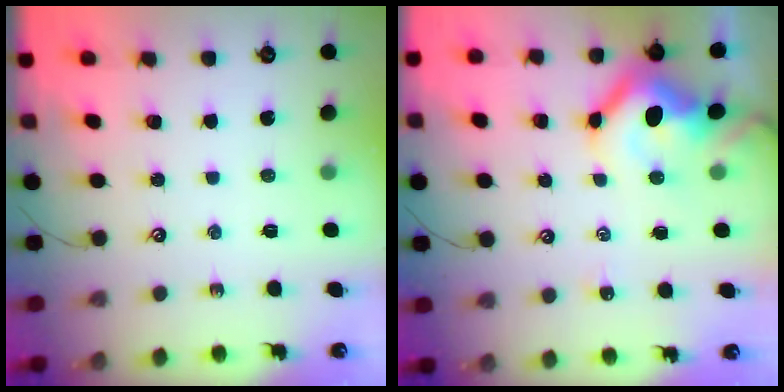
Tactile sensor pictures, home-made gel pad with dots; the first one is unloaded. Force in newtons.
{"total": 11.9, "press": 11.9, "slide": 1.3}